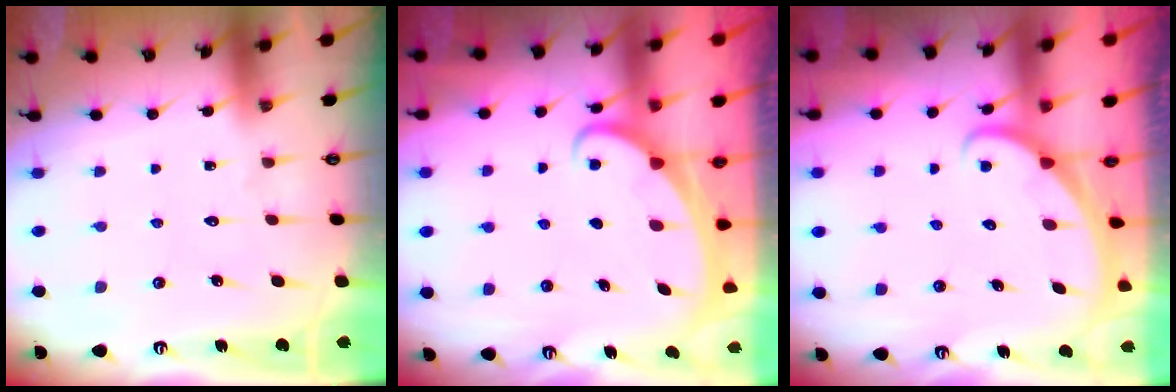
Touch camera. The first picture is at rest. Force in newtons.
{"total": 2.5, "press": 2.5, "slide": 0.4}
{"total": 1.8, "press": 1.8, "slide": 0.1}